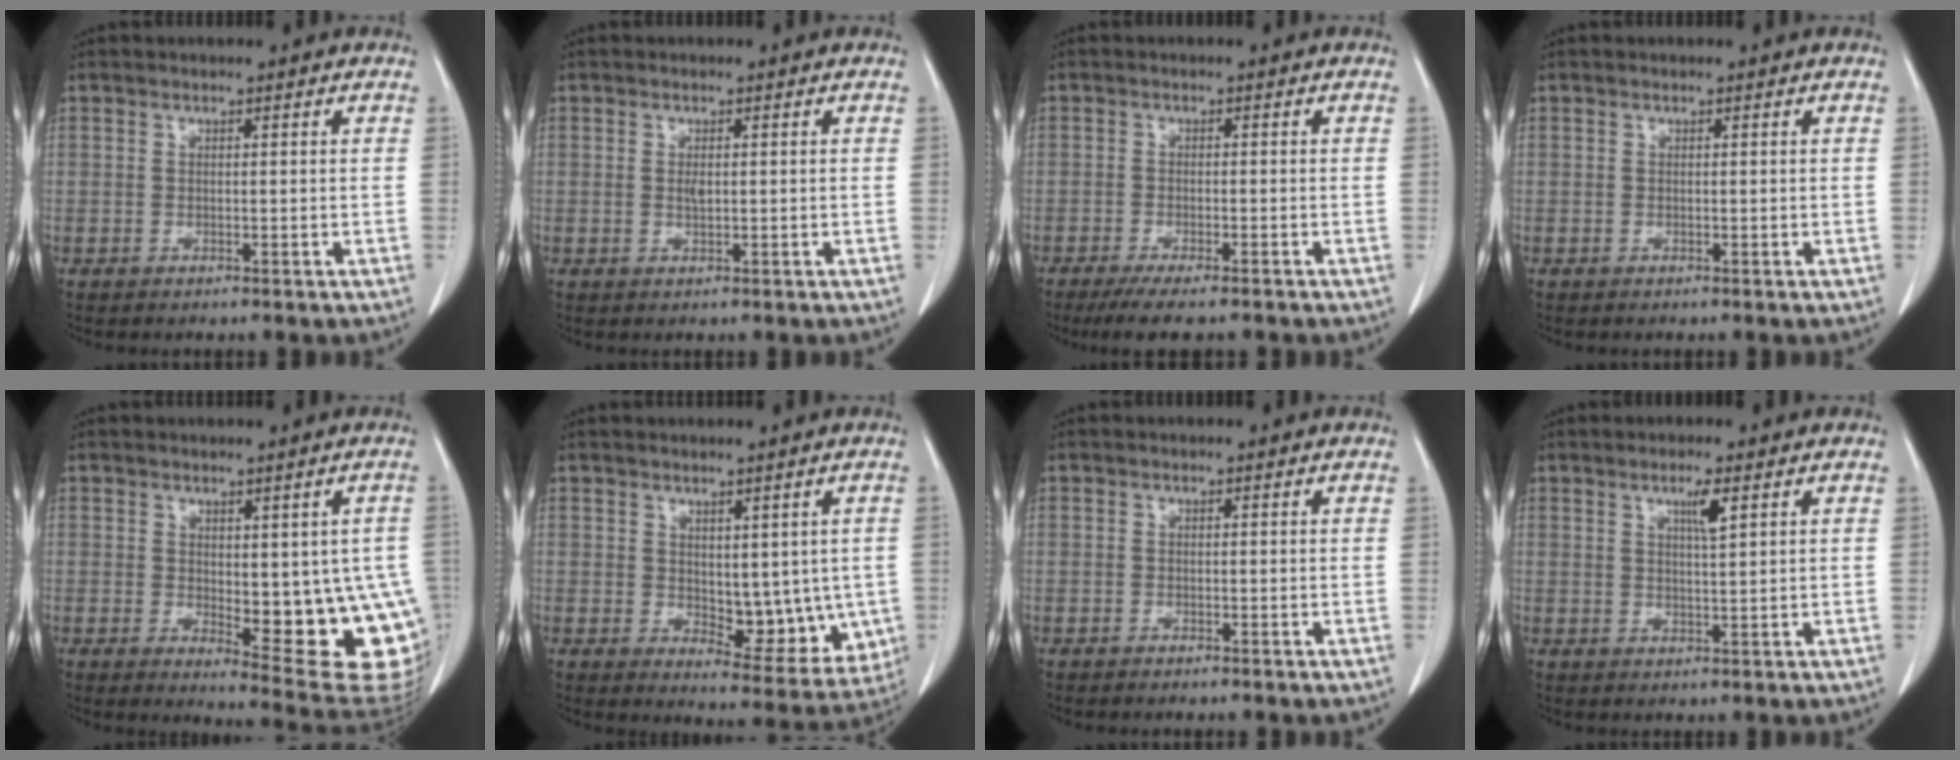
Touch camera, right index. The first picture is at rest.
{"total": 1.1, "force": [0.1, 0.3, 1.1], "torque": [-0.022, -0.002, 0.003]}
{"total": 7.6, "force": [-6.2, 1.1, 4.2], "torque": [-0.058, -0.014, -0.094]}
{"total": 0.0}
{"total": 15.5, "force": [-1.9, 5.2, 14.5], "torque": [-0.117, -0.006, -0.003]}
{"total": 9.3, "force": [0.2, 5.2, 7.8], "torque": [-0.081, -0.012, 0.020]}
{"total": 0.0}
{"total": 2.9, "force": [1.5, -0.1, 2.6], "torque": [-0.046, -0.004, 0.025]}